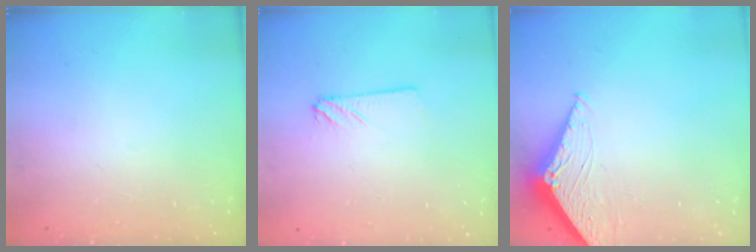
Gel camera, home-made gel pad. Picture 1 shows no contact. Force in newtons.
{"total": 2.4, "press": 2.4, "slide": 0.2}
{"total": 4.0, "press": 4.0, "slide": 0.1}